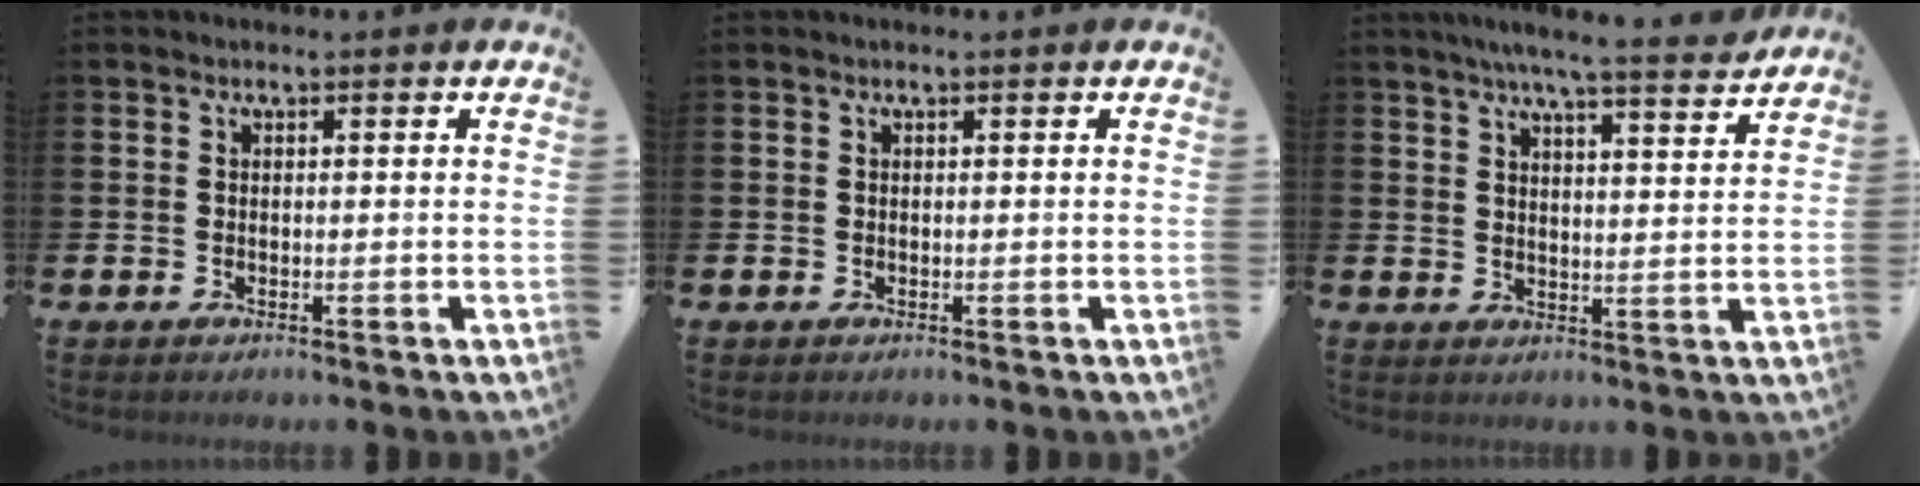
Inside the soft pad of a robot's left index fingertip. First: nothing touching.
{"total": 0.0}
{"total": 6.6, "force": [6.2, -0.4, 2.3], "torque": [-0.048, -0.034, 0.104]}